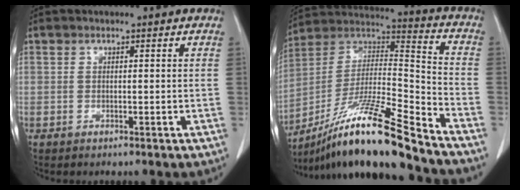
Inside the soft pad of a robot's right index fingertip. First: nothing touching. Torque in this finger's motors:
{"motor_torque": [1.09, -1.05, 0.79, 0.21]}